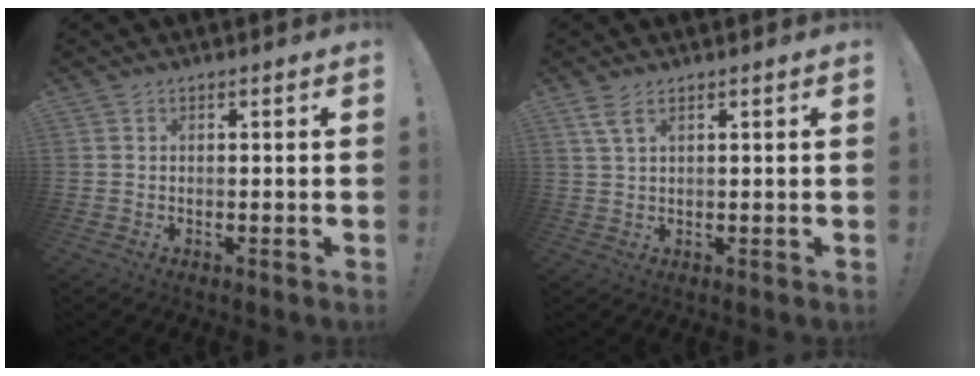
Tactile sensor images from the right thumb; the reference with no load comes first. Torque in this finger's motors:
{"motor_torque": [-0.09, -0.03, 0.10, 0.40, 0.12]}